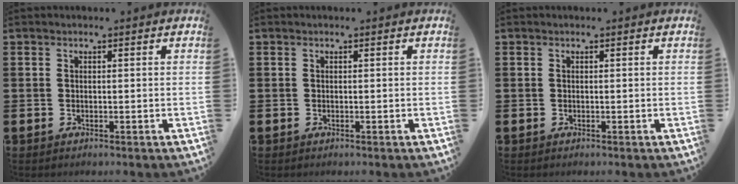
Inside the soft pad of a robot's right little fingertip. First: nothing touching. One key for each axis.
{"total": 0.0}
{"total": 0.0}